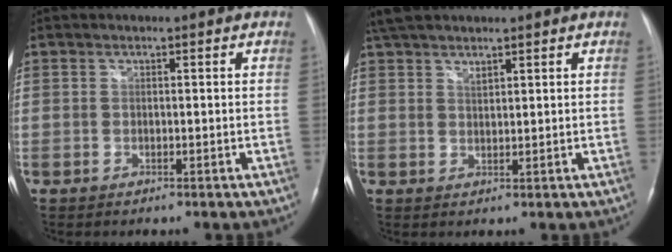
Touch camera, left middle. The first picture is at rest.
{"total": 5.9, "force": [5.0, 1.4, 2.9], "torque": [-0.059, 0.017, 0.096]}